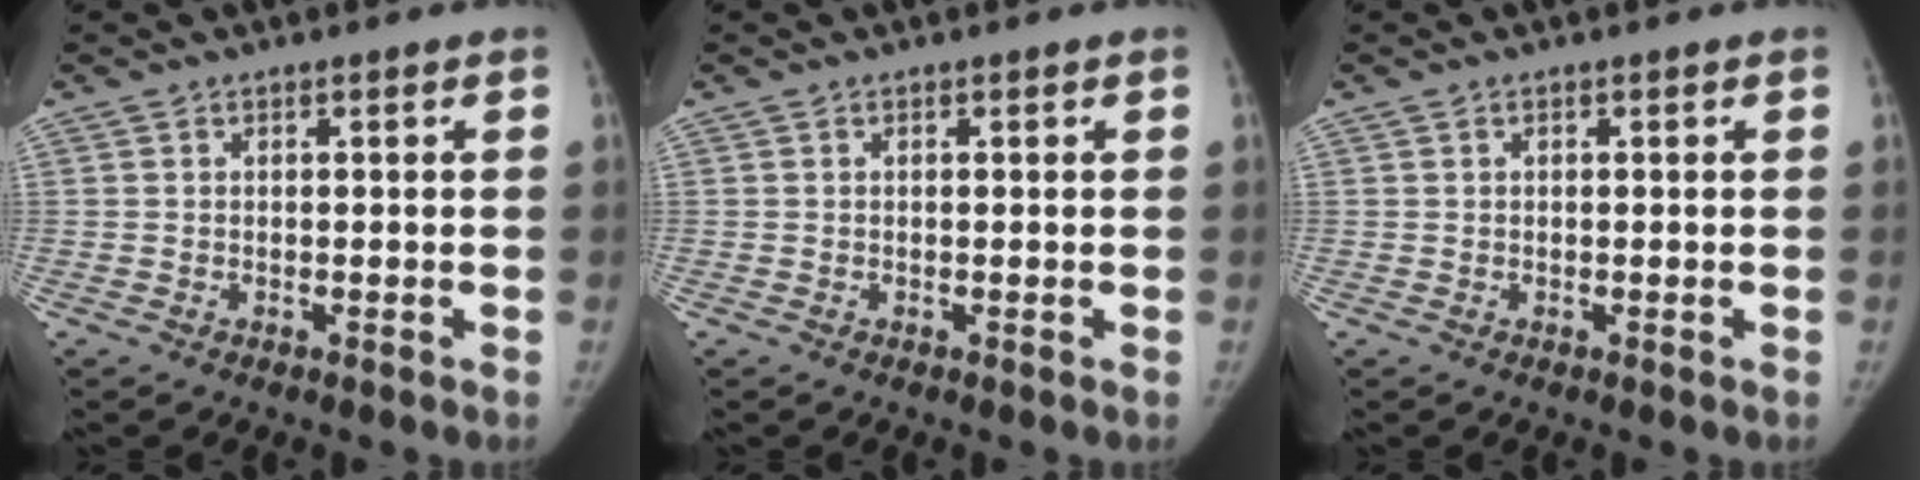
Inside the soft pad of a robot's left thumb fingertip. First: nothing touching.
{"total": 0.0}
{"total": 0.0}